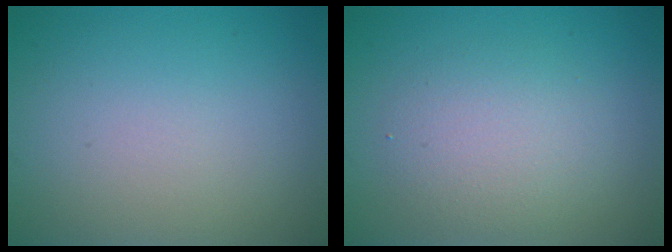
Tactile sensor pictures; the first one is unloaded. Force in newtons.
{"total": 3.2, "press": 3.2, "slide": 0.2}